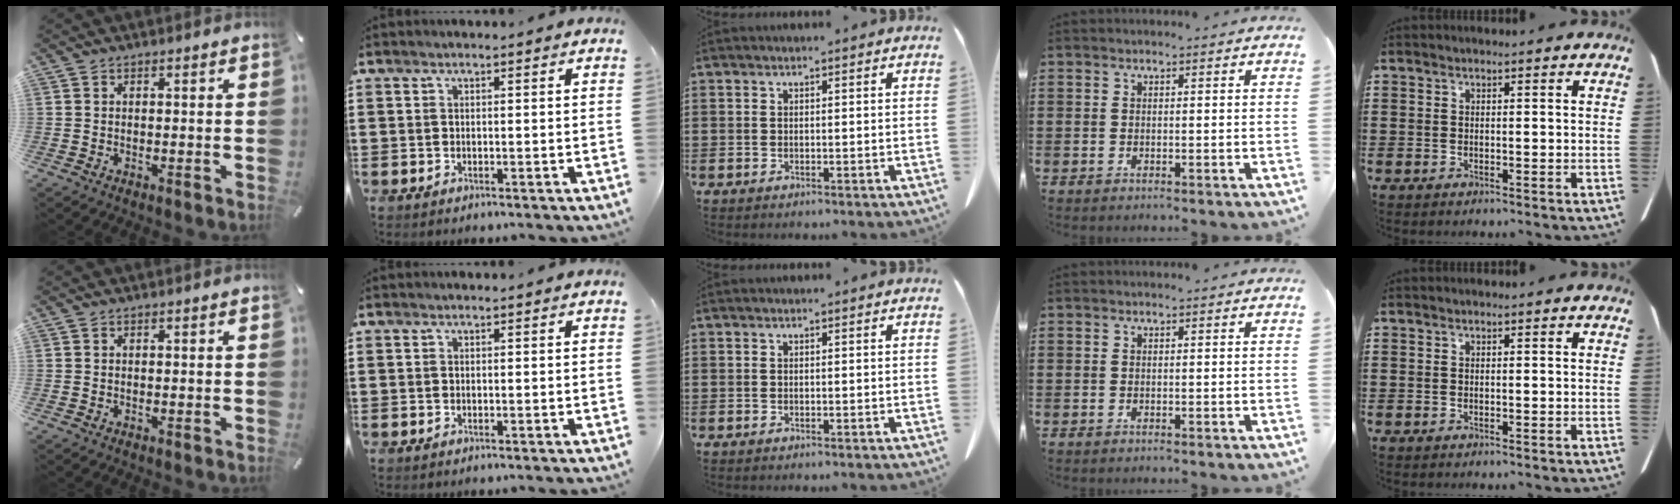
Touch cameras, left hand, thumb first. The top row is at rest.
{}